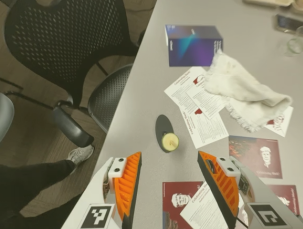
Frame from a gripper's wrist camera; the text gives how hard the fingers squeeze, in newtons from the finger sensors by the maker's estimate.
{"total": 0.0}